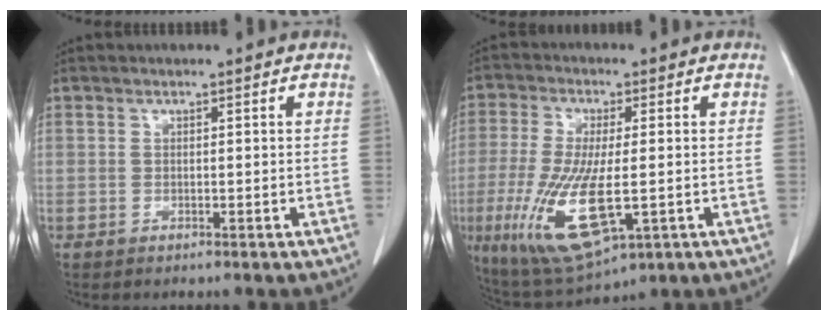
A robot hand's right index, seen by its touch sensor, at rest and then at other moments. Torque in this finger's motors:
{"motor_torque": [1.87, -0.27, 1.05, 0.21]}